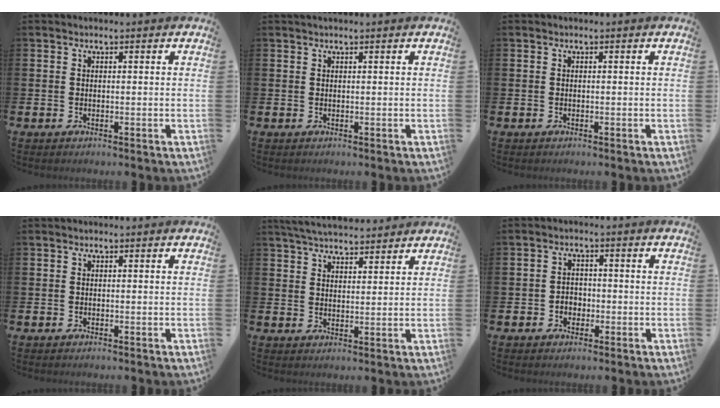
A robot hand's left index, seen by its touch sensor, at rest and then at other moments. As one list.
[{"total": 0.6, "force": [0.5, 0.0, 0.2], "torque": [-0.002, 0.000, 0.010]}, {"total": 0.0}, {"total": 0.0}, {"total": 4.9, "force": [4.8, 0.8, 0.7], "torque": [-0.024, -0.021, 0.086]}, {"total": 2.2, "force": [-0.7, 1.9, 0.9], "torque": [-0.010, 0.002, -0.020]}]